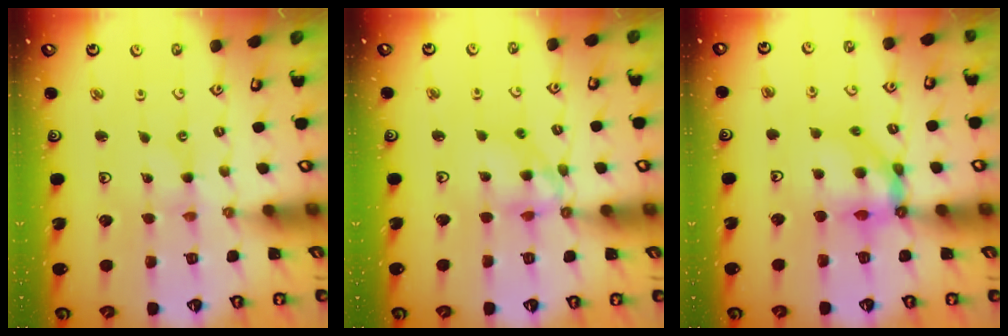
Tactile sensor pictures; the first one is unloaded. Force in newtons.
{"total": 11.4, "press": 11.3, "slide": 1.2}
{"total": 10.1, "press": 10.1, "slide": 0.9}